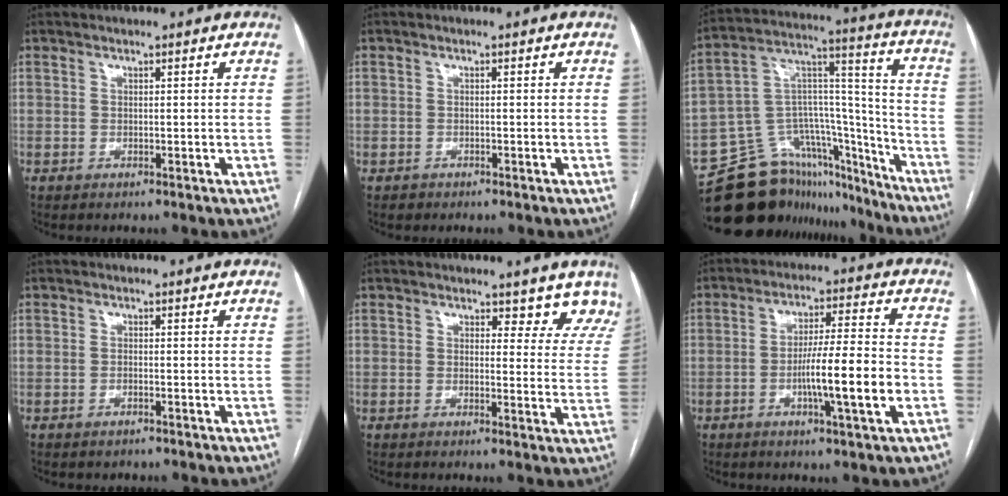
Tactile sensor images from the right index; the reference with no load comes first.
{"total": 1.4, "force": [-0.8, 1.1, -0.1], "torque": [-0.003, 0.005, -0.015]}
{"total": 23.7, "force": [-19.7, 10.6, 7.9], "torque": [-0.116, 0.071, -0.297]}
{"total": 0.7, "force": [-0.6, 0.4, 0.3], "torque": [-0.010, -0.001, -0.006]}
{"total": 6.6, "force": [5.9, 2.8, 1.2], "torque": [0.020, -0.017, 0.041]}
{"total": 11.1, "force": [-3.0, -0.1, 10.6], "torque": [-0.177, 0.001, -0.053]}